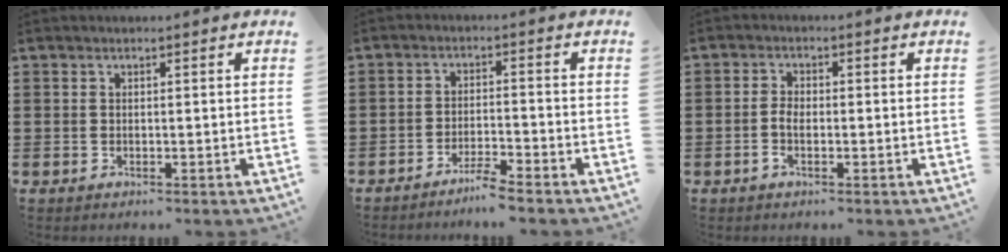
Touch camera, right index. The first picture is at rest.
{"total": 4.7, "force": [-4.3, -0.3, 1.8], "torque": [-0.047, -0.009, -0.088]}
{"total": 2.5, "force": [-0.9, 1.0, 2.1], "torque": [-0.062, -0.007, -0.023]}